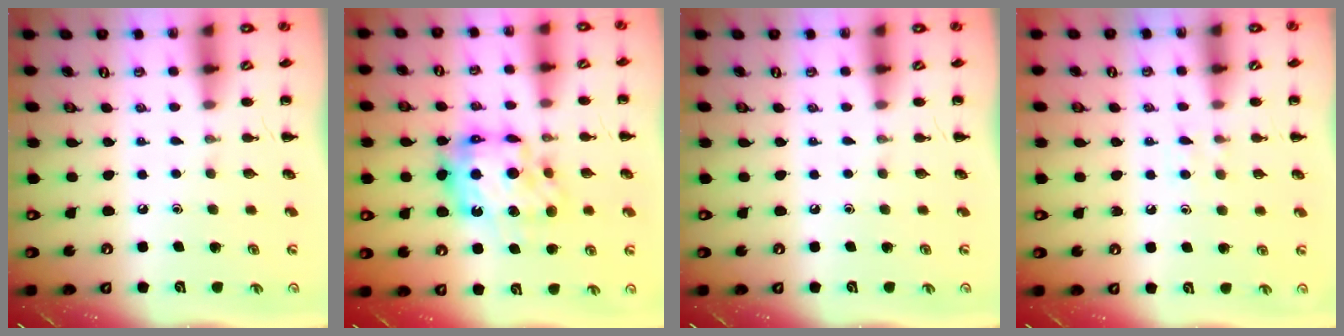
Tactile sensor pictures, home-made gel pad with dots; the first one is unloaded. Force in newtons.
{"total": 15.0, "press": 14.9, "slide": 1.5}
{"total": 0.0}
{"total": 3.5, "press": 3.3, "slide": 1.2}